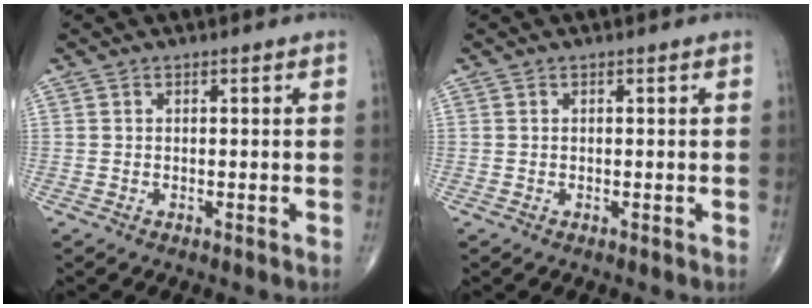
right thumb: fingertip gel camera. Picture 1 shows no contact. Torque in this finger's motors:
{"motor_torque": [0.06, 0.16, -0.16, -0.09, 0.02]}